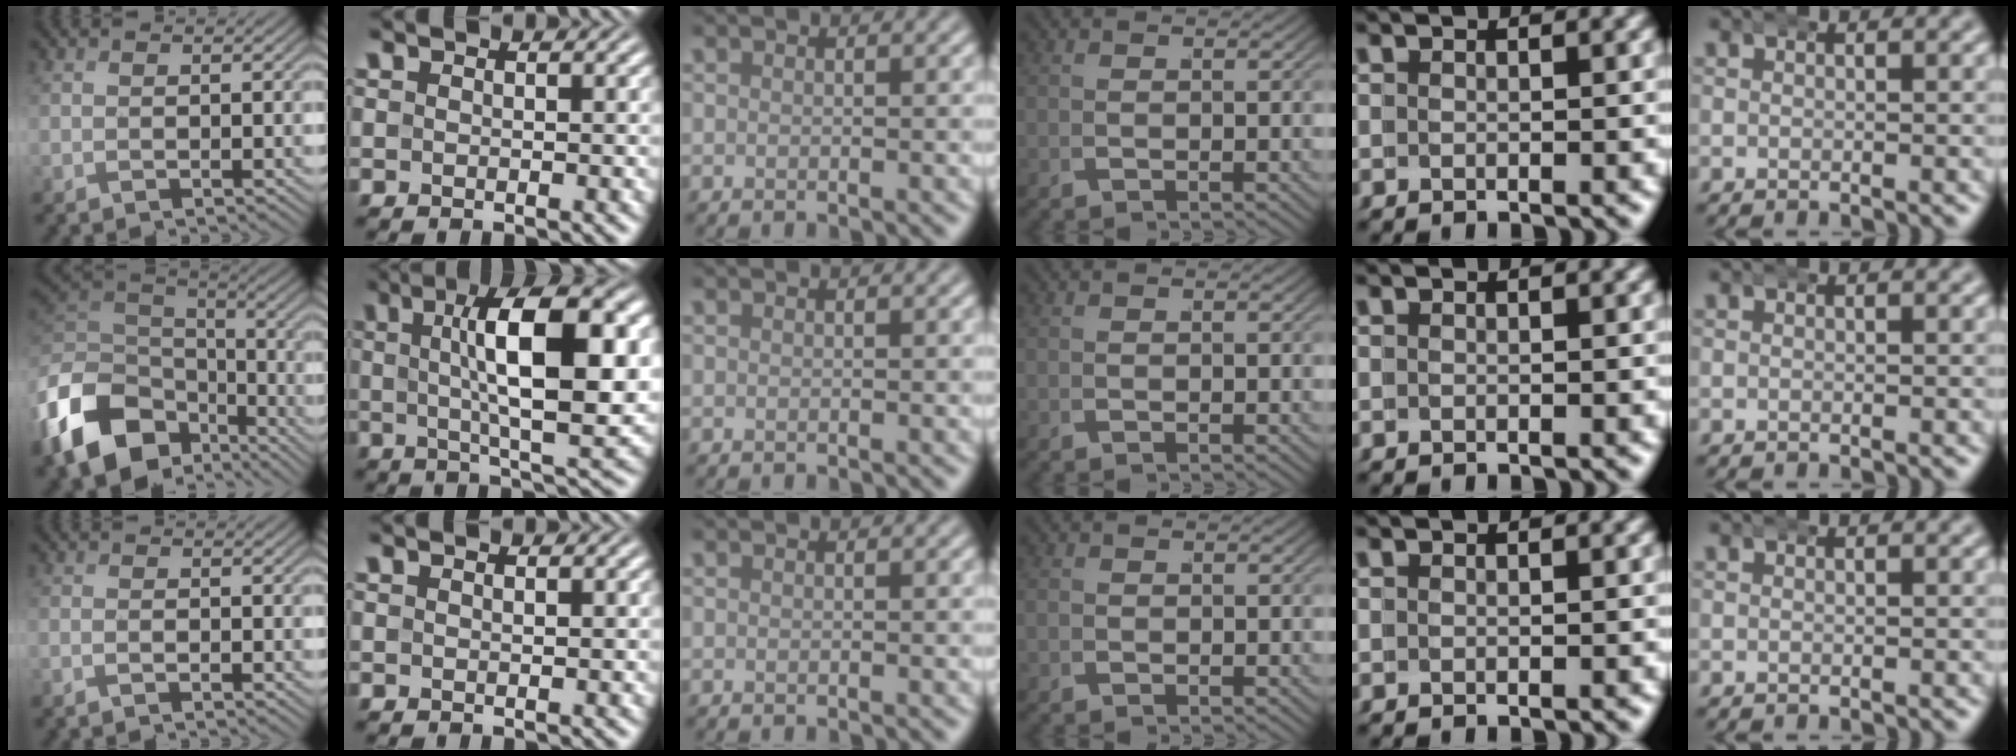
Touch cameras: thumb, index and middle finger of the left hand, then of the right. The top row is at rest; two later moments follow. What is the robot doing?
{"motion": "wrap", "object": "bandana"}